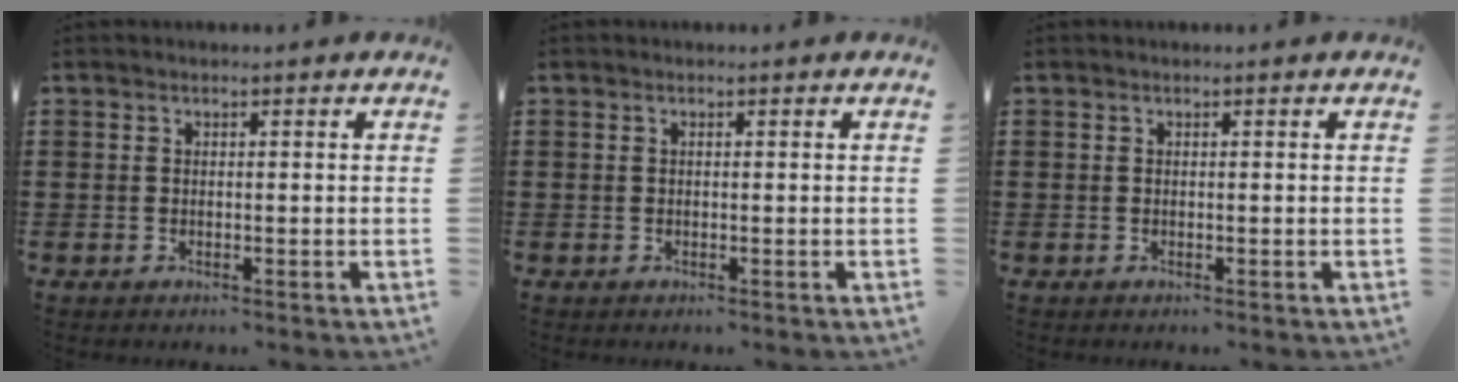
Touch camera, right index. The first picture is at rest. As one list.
[{"total": 0.0}, {"total": 0.0}]